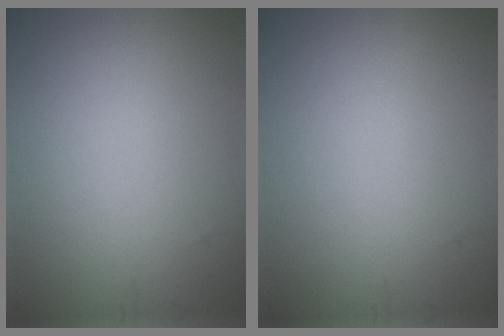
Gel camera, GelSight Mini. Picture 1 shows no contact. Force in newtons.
{"total": 0.0}